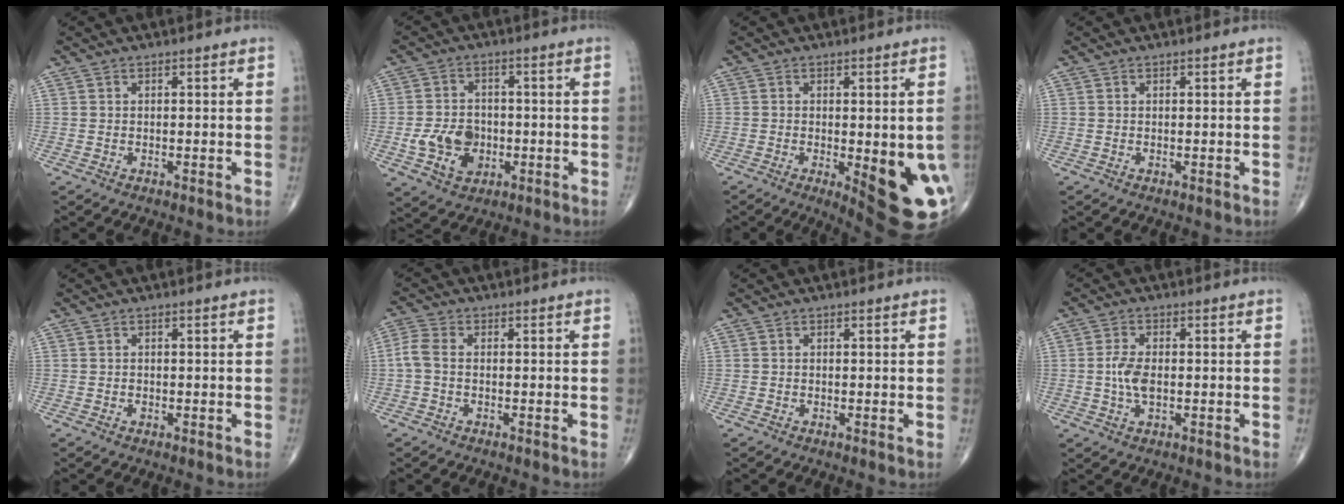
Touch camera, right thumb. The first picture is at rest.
{"total": 8.5, "force": [-1.9, 6.3, 5.5], "torque": [-0.080, 0.007, -0.031]}
{"total": 16.5, "force": [-4.1, 5.7, 15.0], "torque": [-0.133, -0.006, -0.028]}
{"total": 0.0}
{"total": 0.6, "force": [-0.3, 0.4, 0.3], "torque": [-0.004, 0.001, -0.006]}
{"total": 3.4, "force": [-0.4, 2.0, 2.8], "torque": [-0.071, 0.007, -0.018]}
{"total": 0.0}
{"total": 4.6, "force": [-0.4, 2.3, 4.0], "torque": [-0.085, 0.000, -0.011]}